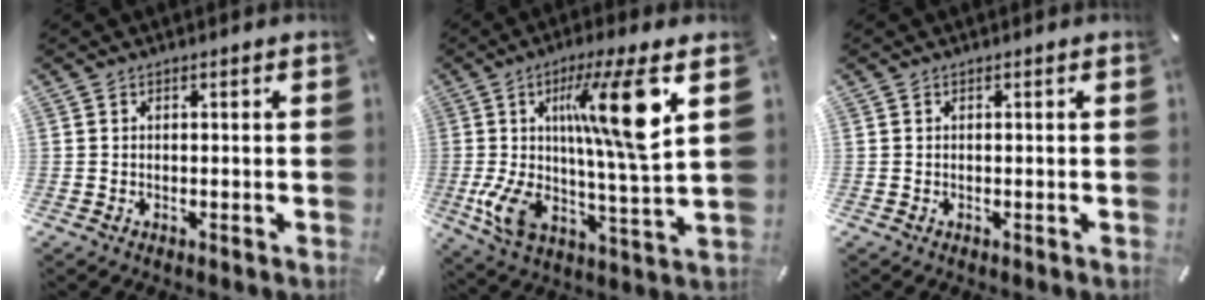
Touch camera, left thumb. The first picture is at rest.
{"total": 21.2, "force": [6.0, 4.9, 19.7], "torque": [-0.342, -0.020, 0.077]}
{"total": 0.0}